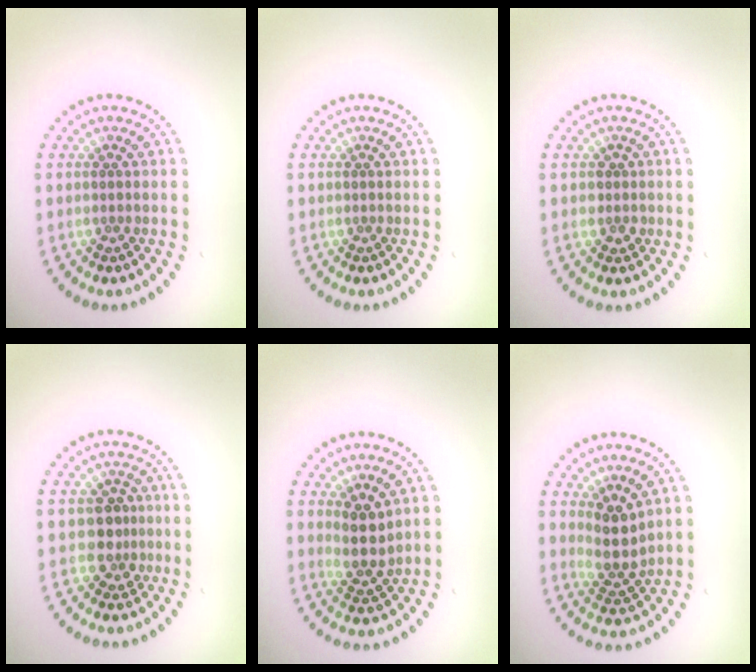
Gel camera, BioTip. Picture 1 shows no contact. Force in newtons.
{"total": 0.0}
{"total": 1.3, "press": 1.2, "slide": 0.6}
{"total": 2.5, "press": 2.2, "slide": 1.2}
{"total": 2.9, "press": 2.4, "slide": 1.7}
{"total": 3.3, "press": 2.6, "slide": 2.0}